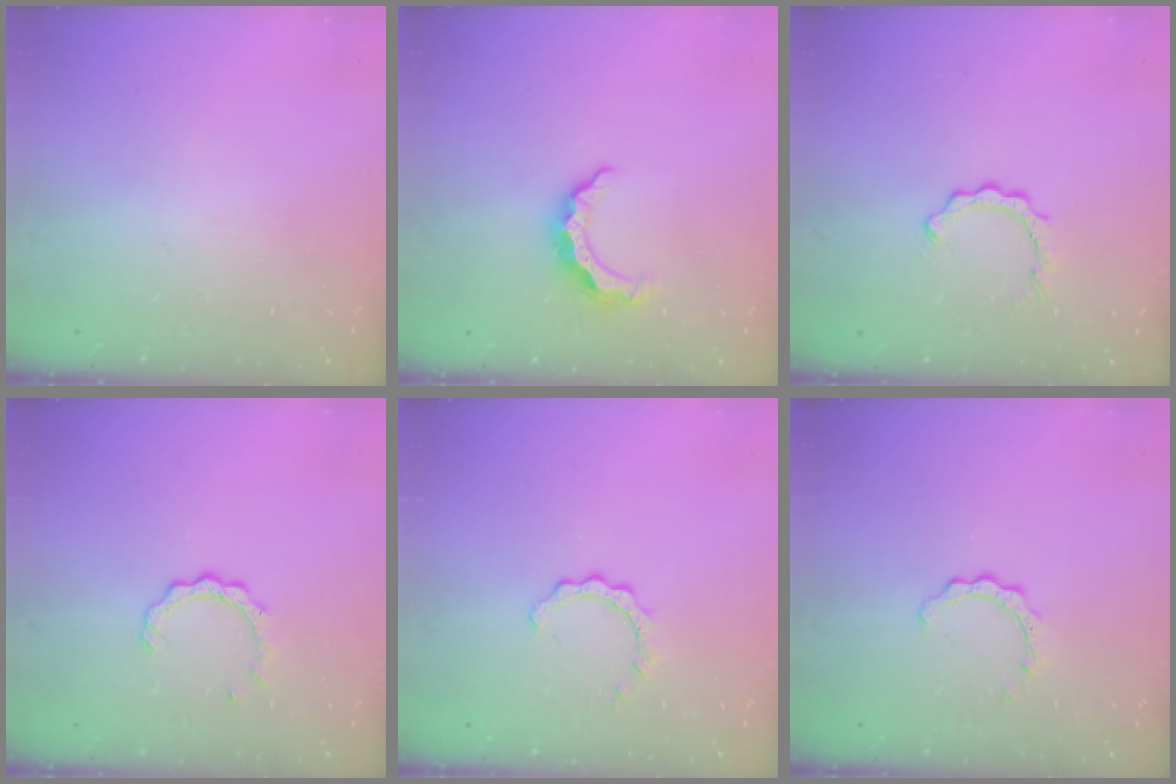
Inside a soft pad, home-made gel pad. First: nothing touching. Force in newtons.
{"total": 7.2, "press": 7.2, "slide": 0.3}
{"total": 2.8, "press": 2.8, "slide": 0.2}
{"total": 4.1, "press": 4.1, "slide": 0.5}
{"total": 2.6, "press": 2.6, "slide": 0.2}
{"total": 2.3, "press": 2.3, "slide": 0.3}